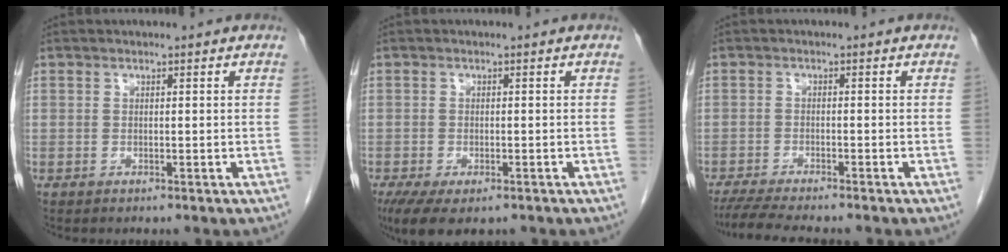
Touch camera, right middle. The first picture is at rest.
{"total": 7.1, "force": [-4.7, 2.9, 4.4], "torque": [-0.077, -0.015, -0.075]}
{"total": 7.4, "force": [-6.4, 0.3, 3.7], "torque": [-0.058, -0.017, -0.104]}